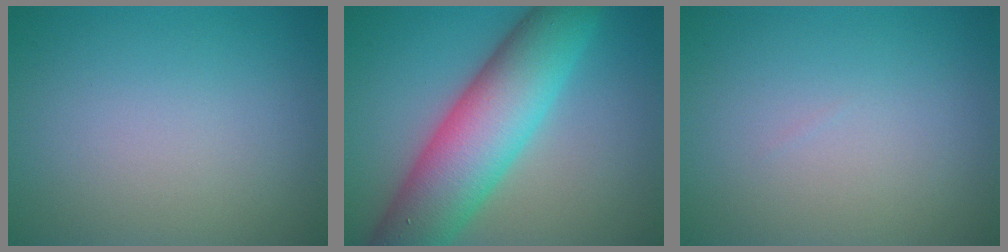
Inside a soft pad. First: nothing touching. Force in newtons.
{"total": 10.7, "press": 10.7, "slide": 0.2}
{"total": 0.0}